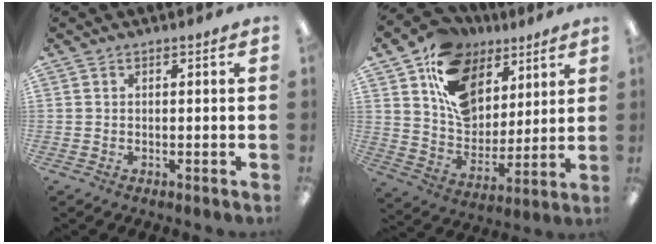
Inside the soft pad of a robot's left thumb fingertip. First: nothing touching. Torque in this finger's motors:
{"motor_torque": [0.04, 0.39, 1.16, -1.56, -0.04]}